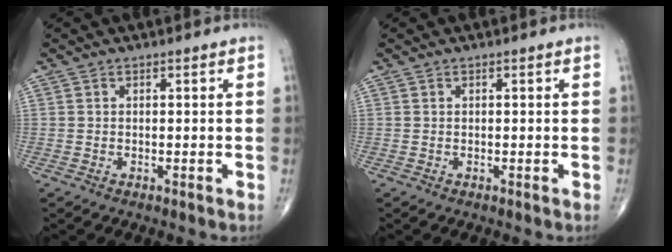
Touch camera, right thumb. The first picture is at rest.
{"total": 0.0}